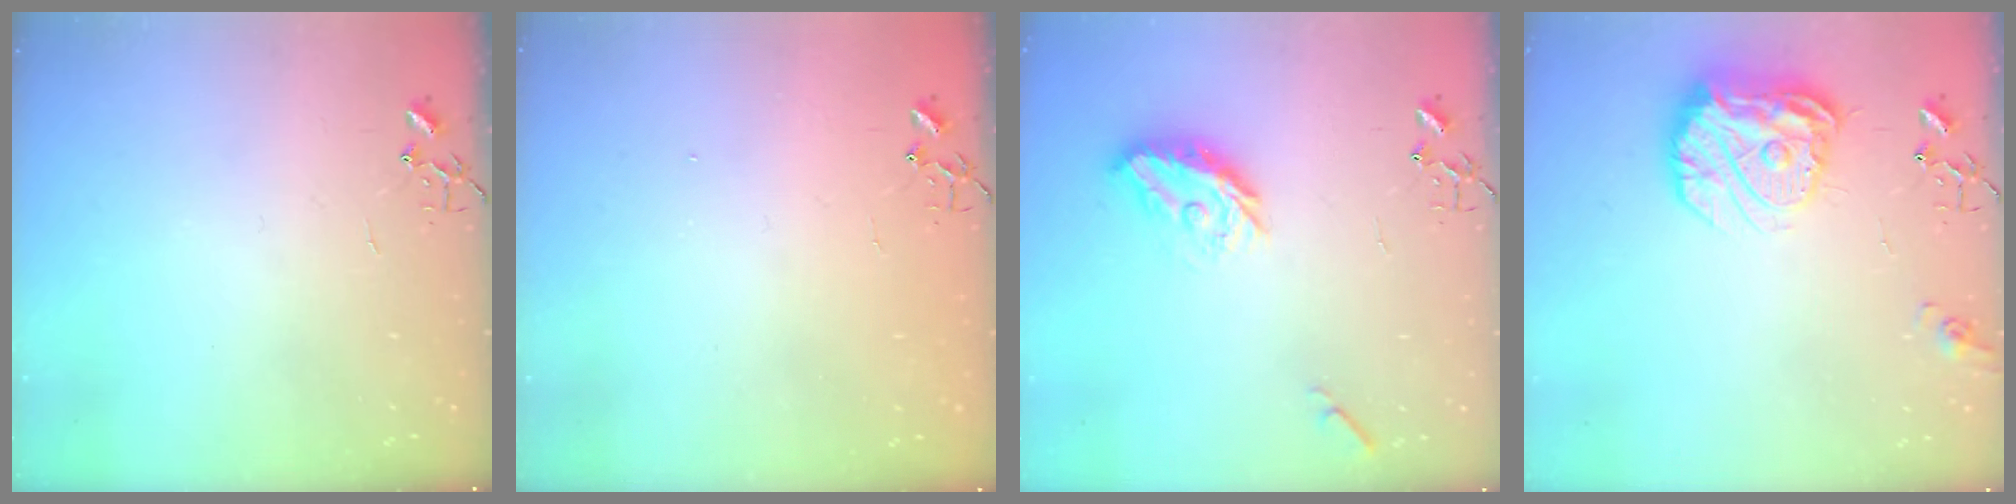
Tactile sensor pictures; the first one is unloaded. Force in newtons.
{"total": 1.4, "press": 1.4, "slide": 0.3}
{"total": 11.7, "press": 11.7, "slide": 0.5}
{"total": 16.7, "press": 16.6, "slide": 1.2}